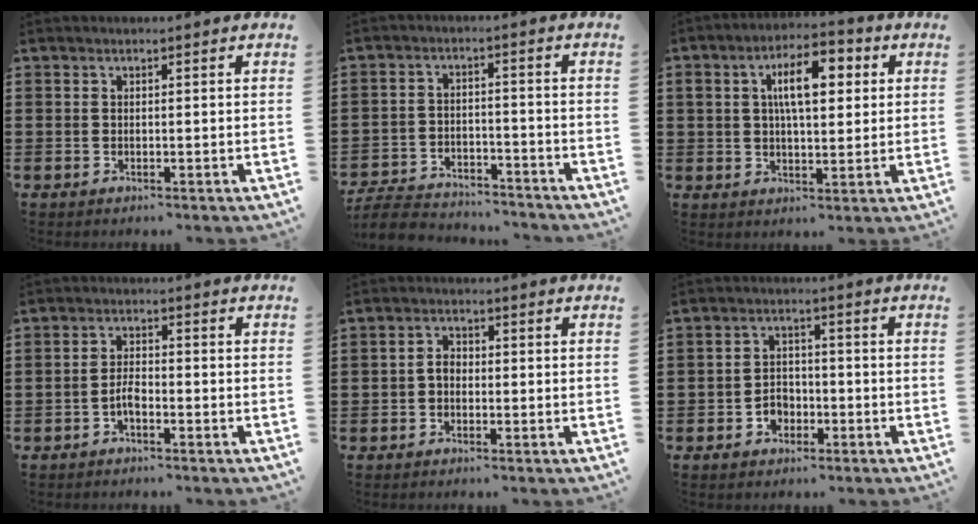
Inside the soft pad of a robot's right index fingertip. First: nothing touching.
{"total": 6.1, "force": [-5.9, 1.0, 1.1], "torque": [-0.032, 0.005, -0.119]}
{"total": 8.6, "force": [2.4, 3.8, 7.3], "torque": [-0.126, 0.006, 0.033]}
{"total": 2.9, "force": [-1.5, 1.2, 2.2], "torque": [-0.049, 0.003, -0.031]}
{"total": 2.2, "force": [-0.6, 1.4, 1.5], "torque": [-0.038, 0.001, -0.015]}
{"total": 2.9, "force": [-1.5, 2.2, 1.1], "torque": [-0.026, 0.007, -0.034]}